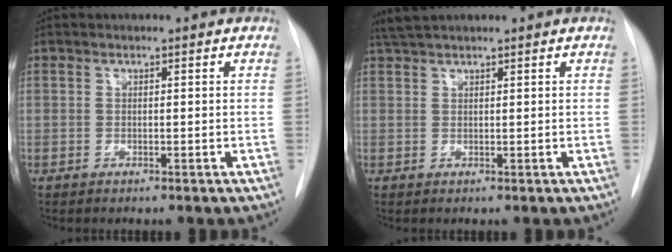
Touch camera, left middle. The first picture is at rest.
{"total": 2.9, "force": [2.7, 0.1, 1.2], "torque": [-0.027, 0.019, 0.054]}